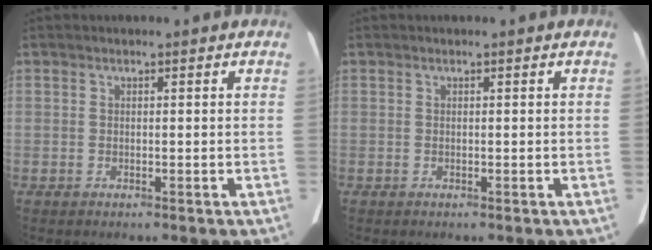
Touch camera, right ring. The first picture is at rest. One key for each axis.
{"total": 0.0}